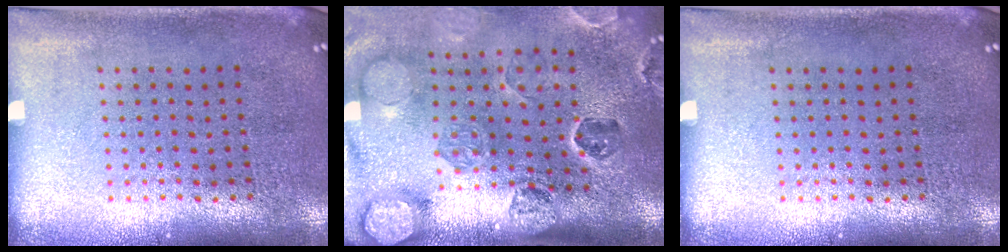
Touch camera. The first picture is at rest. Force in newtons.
{"total": 2.9, "press": 2.7, "slide": 0.9}
{"total": 0.0}